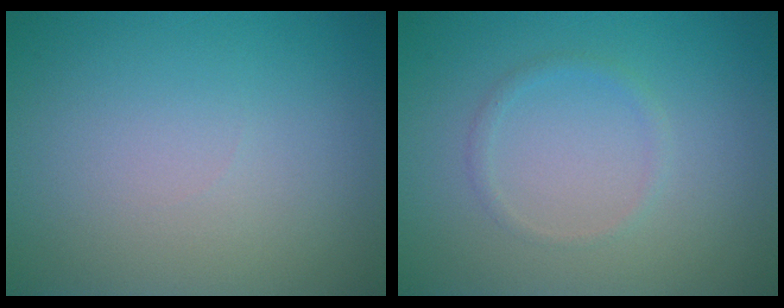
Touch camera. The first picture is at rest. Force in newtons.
{"total": 0.9, "press": 0.9, "slide": 0.1}